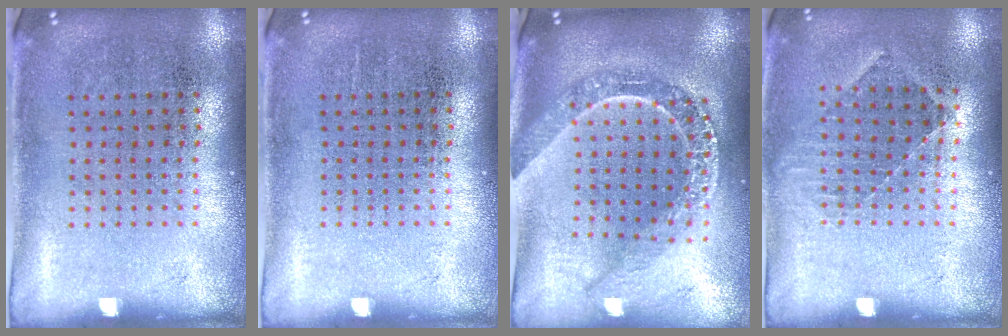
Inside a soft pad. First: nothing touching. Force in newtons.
{"total": 0.0}
{"total": 2.4, "press": 2.0, "slide": 1.3}
{"total": 0.8, "press": 0.8, "slide": 0.2}